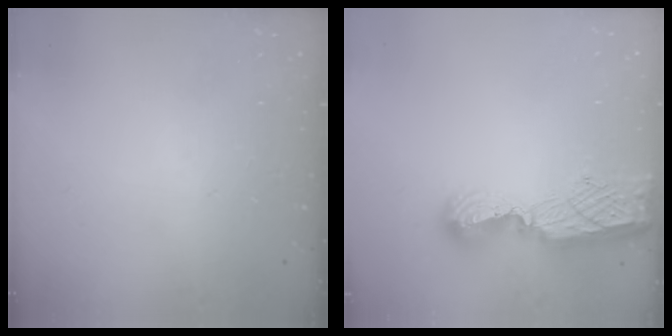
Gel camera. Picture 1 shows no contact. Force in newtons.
{"total": 10.7, "press": 10.7, "slide": 1.0}